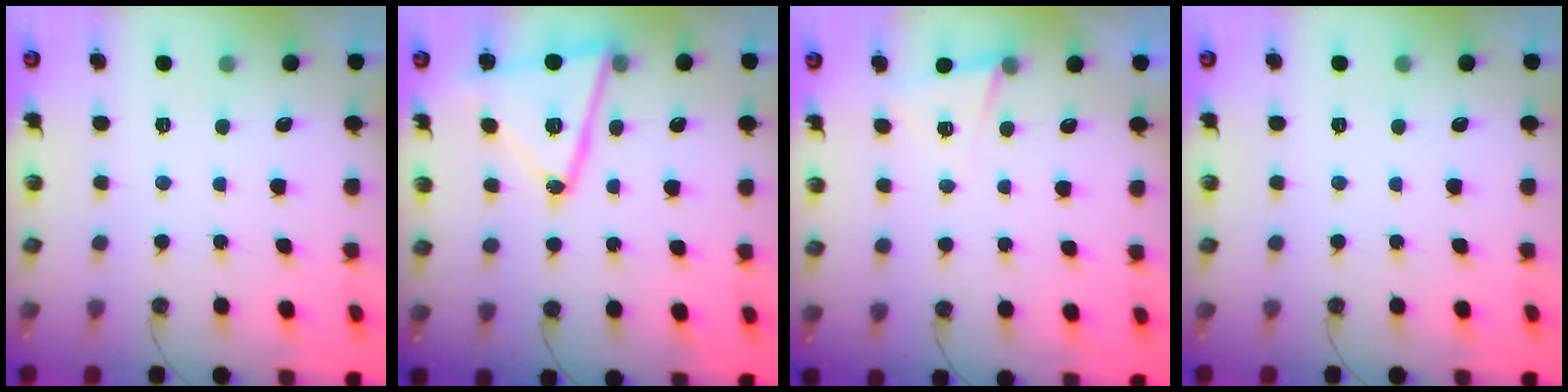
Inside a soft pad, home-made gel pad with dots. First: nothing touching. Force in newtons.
{"total": 17.3, "press": 17.2, "slide": 1.0}
{"total": 3.0, "press": 2.7, "slide": 1.2}
{"total": 0.0}